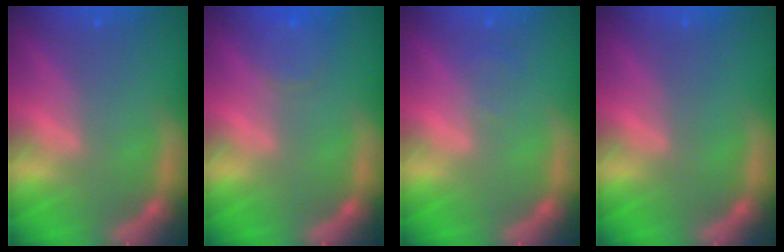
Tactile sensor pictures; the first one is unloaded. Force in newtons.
{"total": 2.4}
{"total": 0.9}
{"total": 0.0}